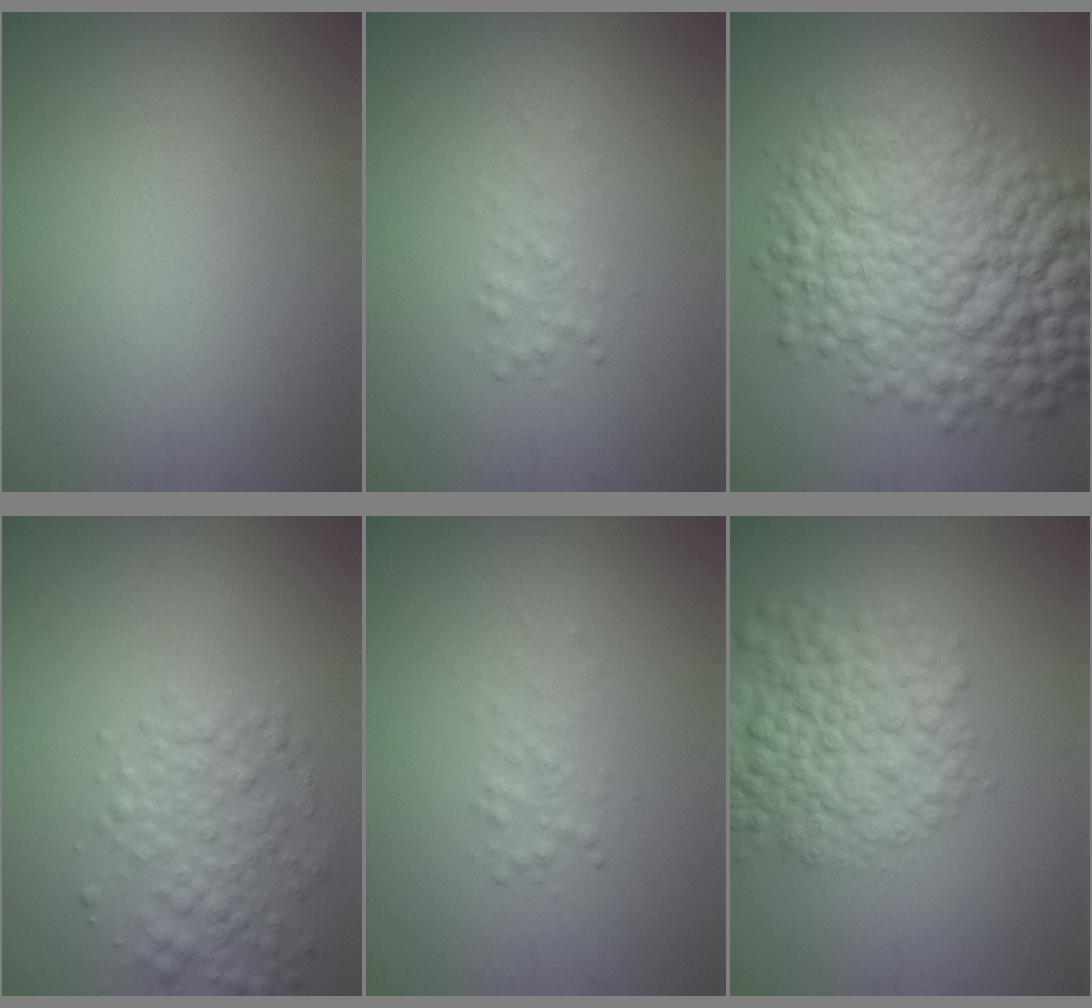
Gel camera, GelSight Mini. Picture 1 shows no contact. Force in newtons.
{"total": 1.1, "press": 1.1, "slide": 0.1}
{"total": 12.5, "press": 12.5, "slide": 0.2}
{"total": 3.7, "press": 3.7, "slide": 0.2}
{"total": 1.1, "press": 1.1, "slide": 0.1}
{"total": 7.0, "press": 7.0, "slide": 0.2}